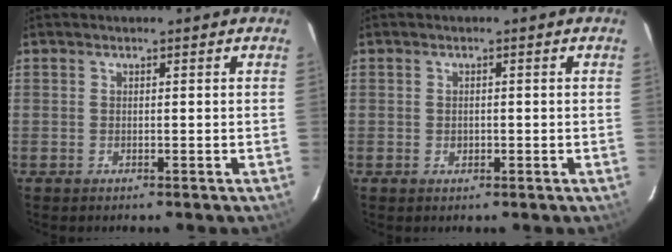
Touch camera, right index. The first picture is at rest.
{"total": 1.0, "force": [-0.2, 0.9, 0.4], "torque": [-0.006, 0.001, -0.003]}